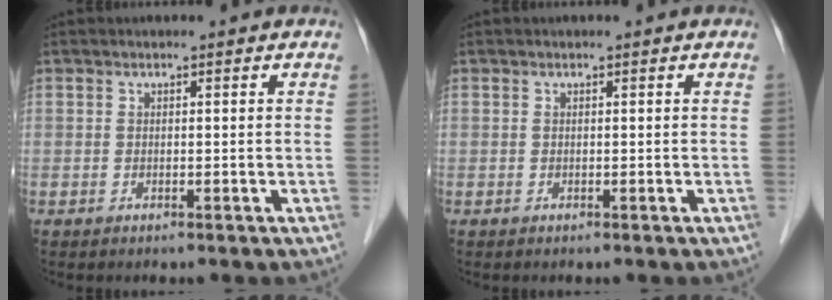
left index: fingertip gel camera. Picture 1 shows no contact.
{"total": 0.0}